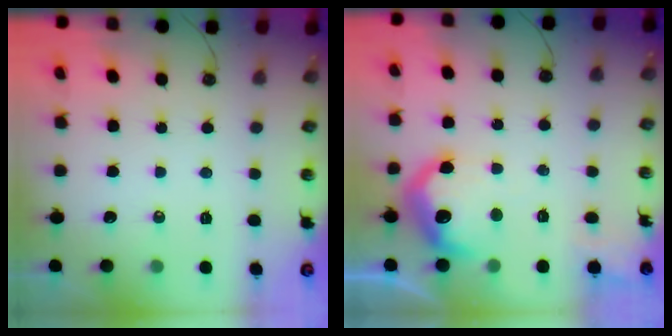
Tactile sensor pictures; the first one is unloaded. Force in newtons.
{"total": 13.2, "press": 13.2, "slide": 0.7}